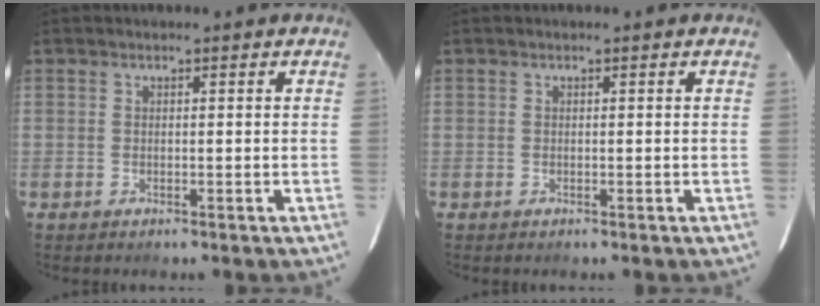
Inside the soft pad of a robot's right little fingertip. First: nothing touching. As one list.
[{"total": 0.0}]